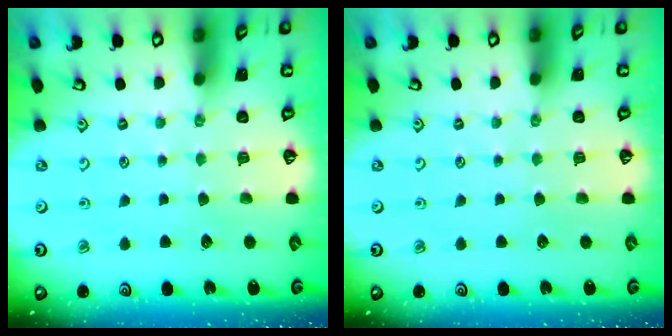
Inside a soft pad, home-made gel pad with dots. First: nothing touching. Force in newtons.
{"total": 0.0}